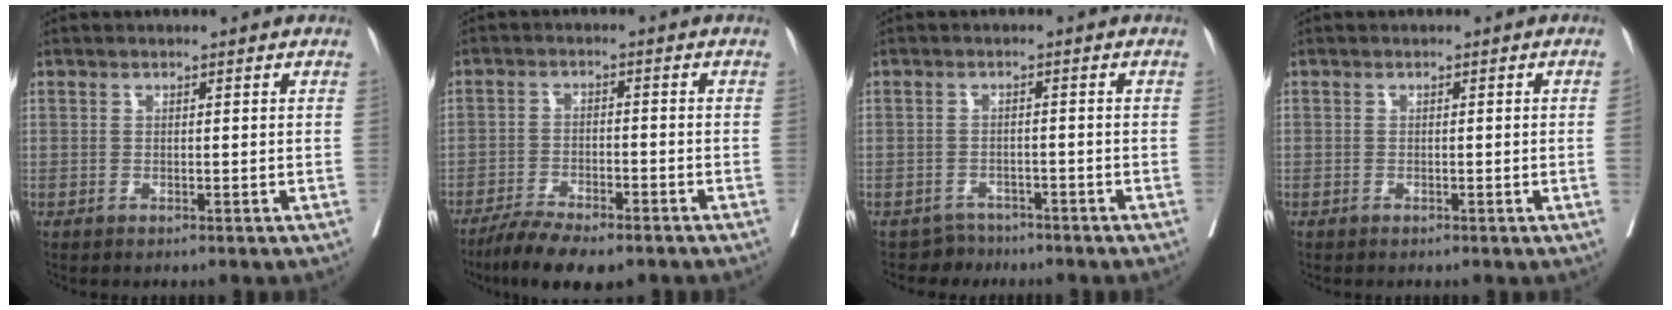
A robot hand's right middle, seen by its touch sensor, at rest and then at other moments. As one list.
[{"total": 9.4, "force": [-7.5, 2.1, 5.3], "torque": [-0.087, -0.019, -0.122]}, {"total": 2.9, "force": [-2.5, 1.2, -0.9], "torque": [0.014, -0.001, -0.044]}, {"total": 1.1, "force": [-0.2, -0.4, 1.0], "torque": [-0.014, -0.001, -0.001]}]